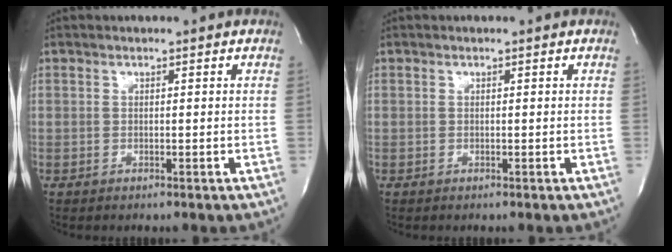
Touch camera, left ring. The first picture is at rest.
{"total": 0.0}